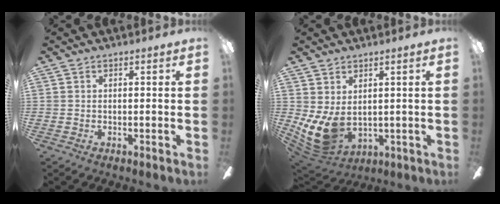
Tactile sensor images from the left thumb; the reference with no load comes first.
{"total": 9.0, "force": [0.7, 5.8, 6.9], "torque": [-0.157, -0.024, 0.017]}